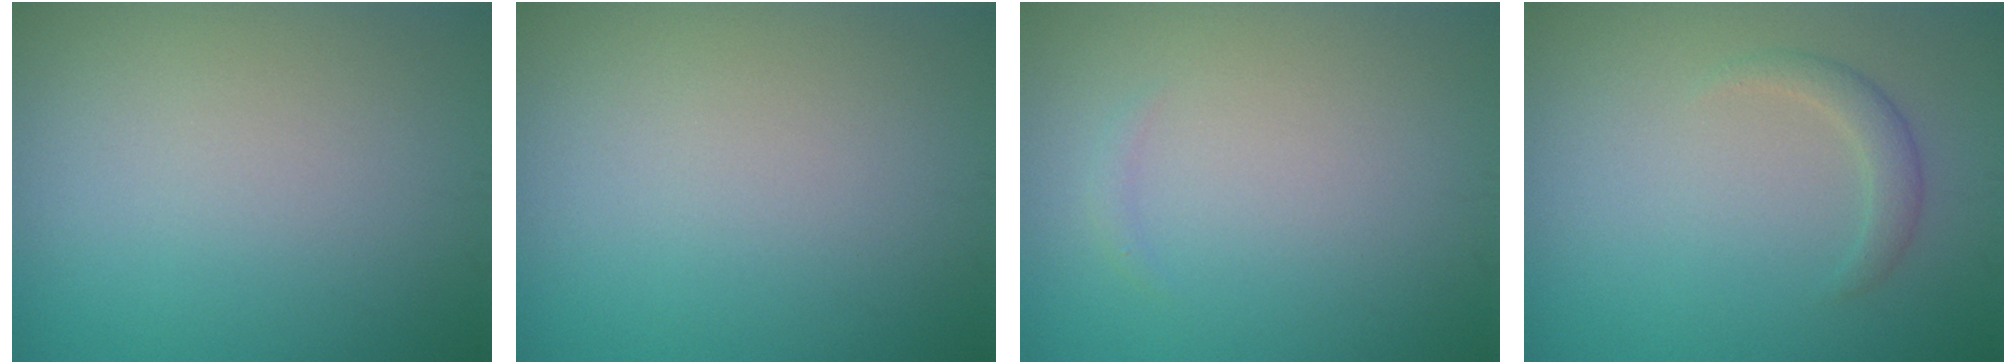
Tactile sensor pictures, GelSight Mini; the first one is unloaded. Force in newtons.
{"total": 0.0}
{"total": 0.5, "press": 0.5, "slide": 0.1}
{"total": 1.6, "press": 1.6, "slide": 0.1}